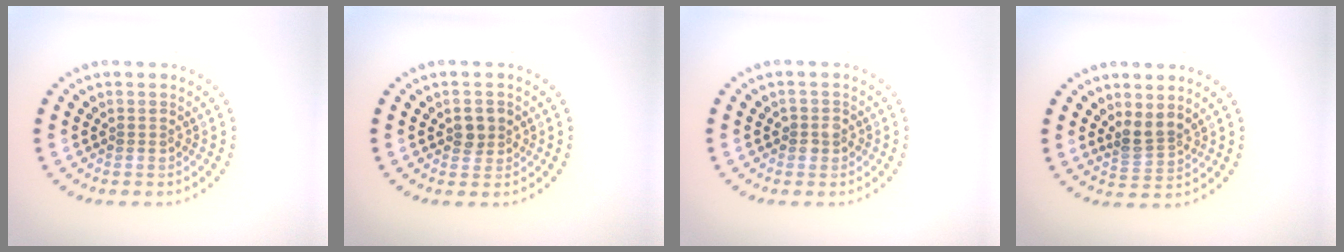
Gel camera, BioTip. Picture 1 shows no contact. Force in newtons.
{"total": 1.8, "press": 1.8, "slide": 0.5}
{"total": 1.3, "press": 1.1, "slide": 0.6}
{"total": 2.4, "press": 1.8, "slide": 1.6}